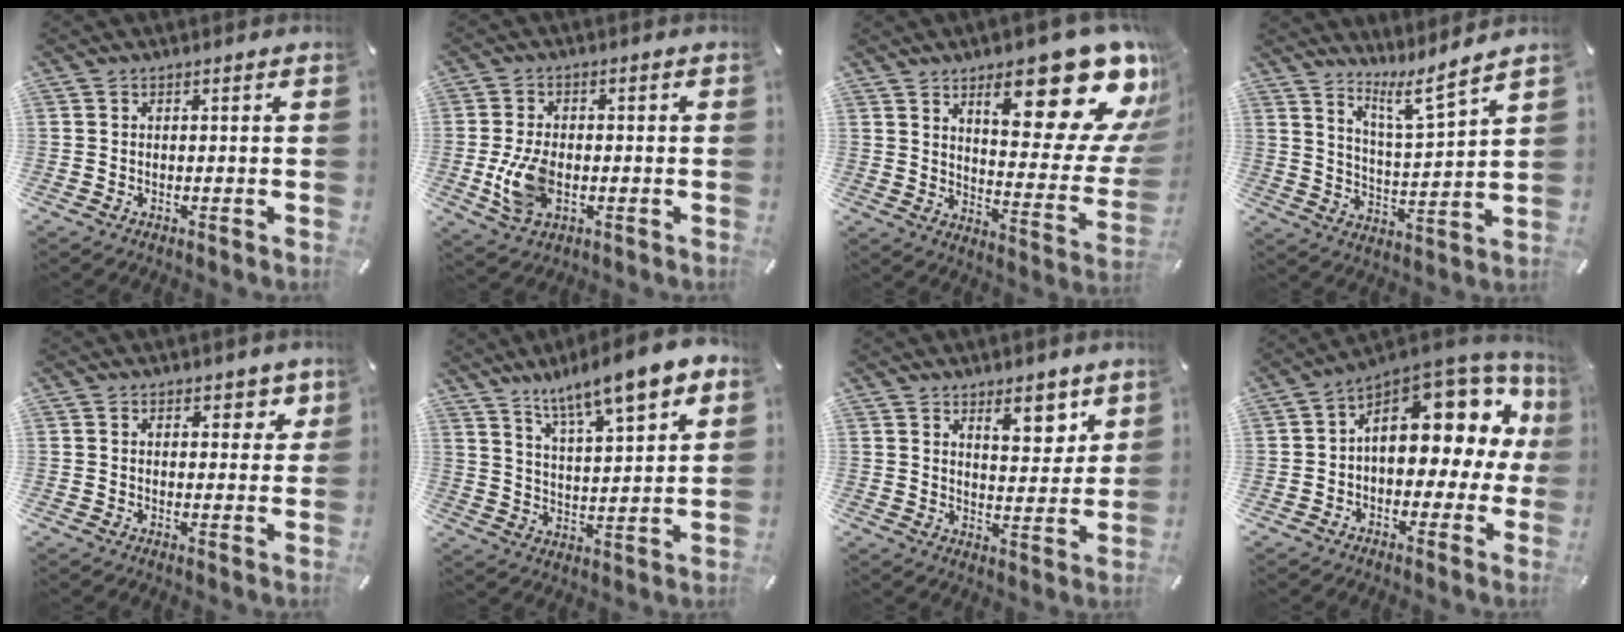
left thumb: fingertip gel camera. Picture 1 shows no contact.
{"total": 9.2, "force": [-1.7, 5.7, 7.0], "torque": [-0.144, -0.002, -0.030]}
{"total": 24.6, "force": [14.4, 9.2, 17.7], "torque": [-0.221, -0.109, 0.233]}
{"total": 8.7, "force": [7.4, 0.7, 4.5], "torque": [-0.071, -0.060, 0.124]}
{"total": 3.7, "force": [2.2, 2.4, 1.8], "torque": [-0.002, -0.011, 0.030]}
{"total": 12.8, "force": [10.2, 3.0, 7.2], "torque": [-0.128, -0.057, 0.173]}
{"total": 7.8, "force": [5.8, 3.5, 4.0], "torque": [-0.033, -0.039, 0.093]}
{"total": 15.9, "force": [5.7, 9.7, 11.3], "torque": [-0.141, -0.047, 0.095]}